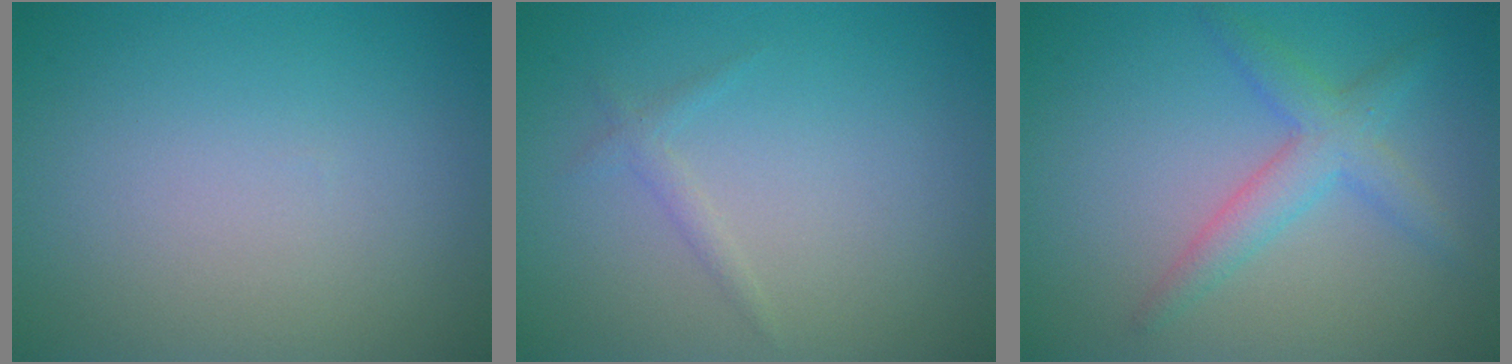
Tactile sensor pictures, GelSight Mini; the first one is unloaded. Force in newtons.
{"total": 0.9, "press": 0.9, "slide": 0.1}
{"total": 3.3, "press": 3.3, "slide": 0.1}